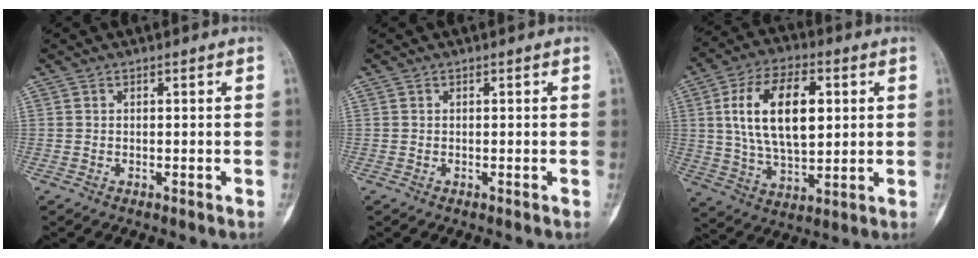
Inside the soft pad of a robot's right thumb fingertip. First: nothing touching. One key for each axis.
{"total": 0.0}
{"total": 17.1, "fx": 3.6, "fy": 9.2, "fz": 14.0, "tx": -0.232, "ty": -0.003, "tz": 0.067}